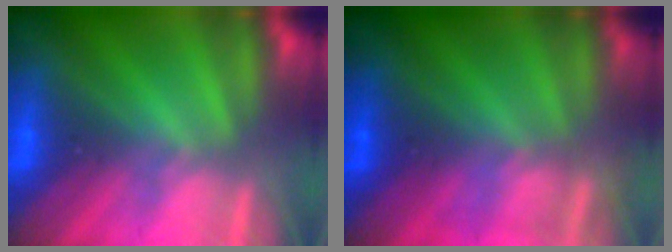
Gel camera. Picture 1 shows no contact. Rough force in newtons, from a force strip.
{"total": 2.8}